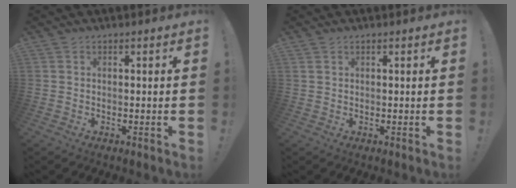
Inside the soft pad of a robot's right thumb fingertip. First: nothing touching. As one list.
[{"total": 0.8, "force": [0.6, 0.4, 0.3], "torque": [-0.010, 0.003, 0.011]}]